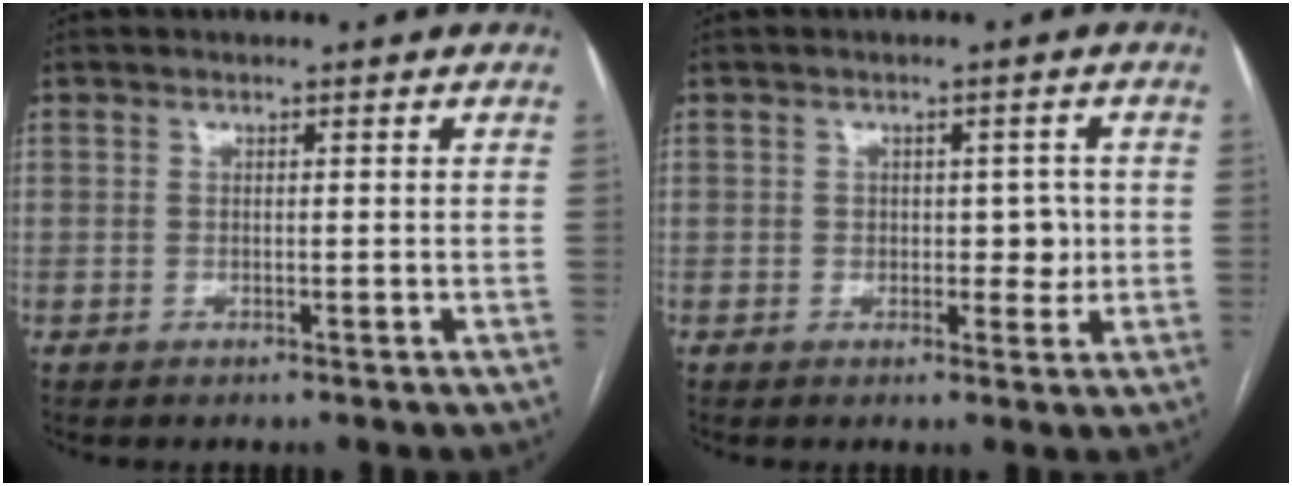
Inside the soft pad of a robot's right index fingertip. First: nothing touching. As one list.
[{"total": 3.5, "force": [0.0, 2.3, 2.7], "torque": [-0.025, 0.005, 0.003]}]